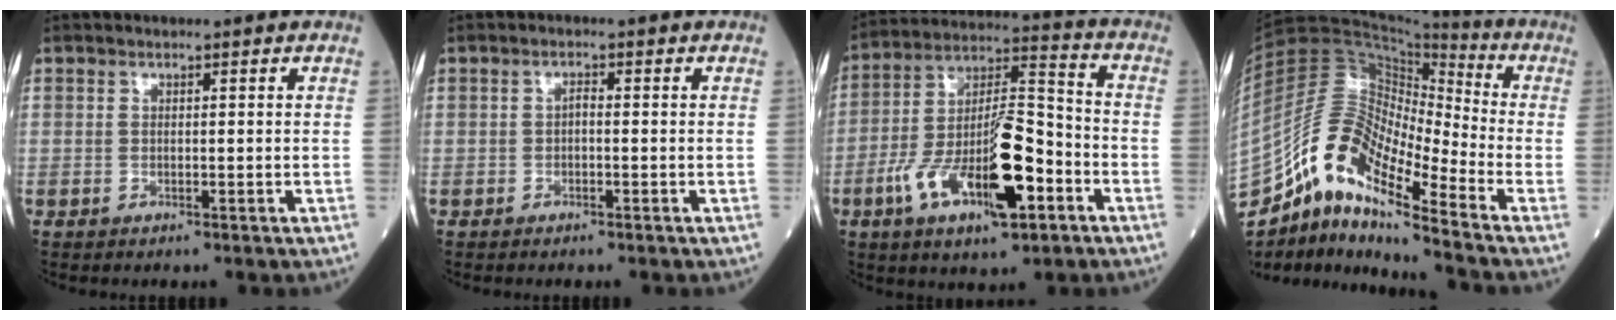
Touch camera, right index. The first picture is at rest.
{"total": 0.9, "force": [-0.3, 0.3, 0.8], "torque": [-0.013, 0.004, -0.008]}
{"total": 17.8, "force": [-6.6, 4.9, 15.8], "torque": [-0.301, 0.003, -0.107]}
{"total": 16.8, "force": [-12.1, 2.8, 11.3], "torque": [-0.219, 0.020, -0.220]}